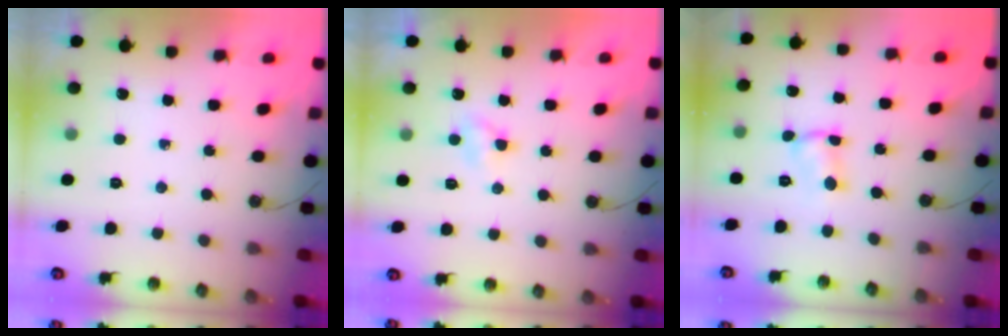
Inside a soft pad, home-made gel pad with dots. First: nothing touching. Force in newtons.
{"total": 3.8, "press": 3.7, "slide": 0.7}
{"total": 2.3, "press": 2.3, "slide": 0.1}